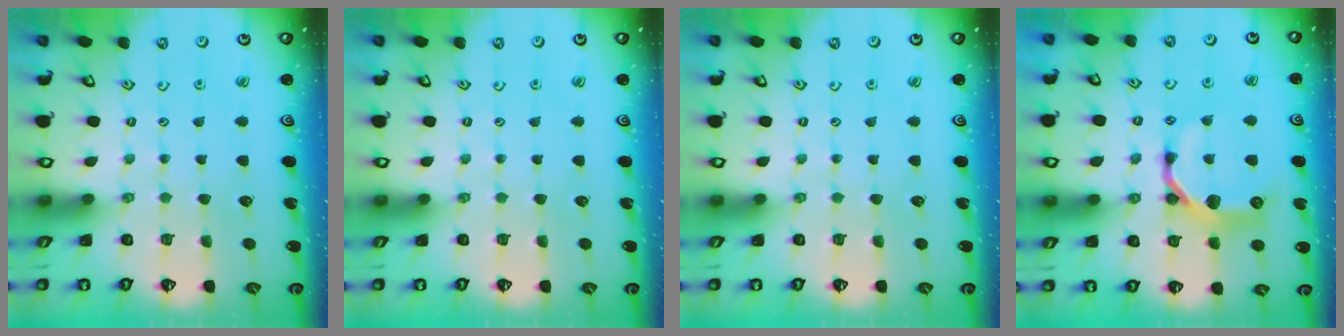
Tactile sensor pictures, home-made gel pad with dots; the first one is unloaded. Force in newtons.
{"total": 0.0}
{"total": 0.0}
{"total": 11.9, "press": 11.9, "slide": 0.6}